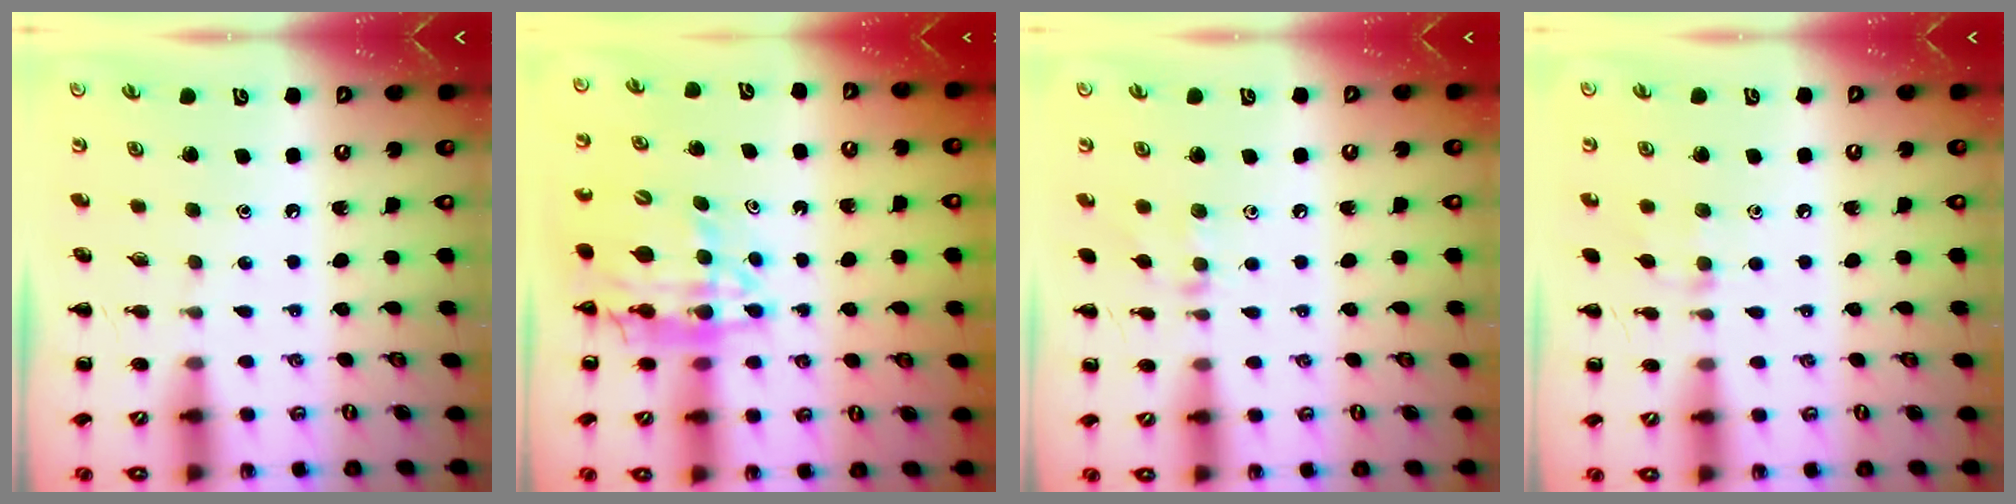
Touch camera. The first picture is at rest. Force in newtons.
{"total": 15.0, "press": 14.5, "slide": 4.1}
{"total": 7.3, "press": 7.0, "slide": 1.8}
{"total": 6.7, "press": 6.4, "slide": 2.2}